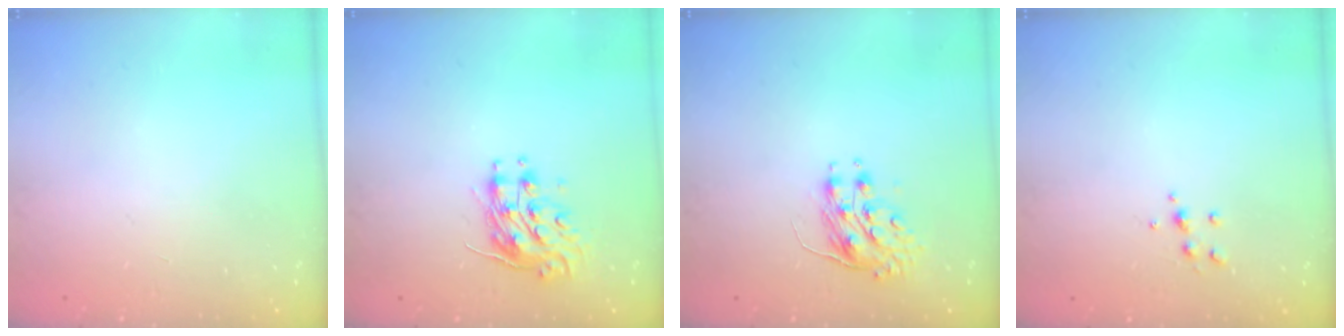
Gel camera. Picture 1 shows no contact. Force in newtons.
{"total": 8.9, "press": 8.9, "slide": 0.2}
{"total": 8.0, "press": 8.0, "slide": 0.2}
{"total": 5.8, "press": 5.7, "slide": 0.8}